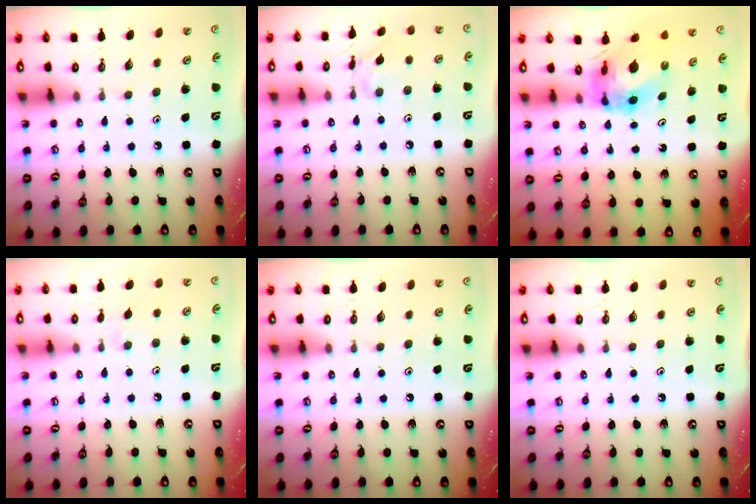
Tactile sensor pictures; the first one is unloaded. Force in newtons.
{"total": 5.7, "press": 5.6, "slide": 0.4}
{"total": 6.6, "press": 6.6, "slide": 0.9}
{"total": 3.9, "press": 3.8, "slide": 0.6}
{"total": 0.0}
{"total": 0.0}